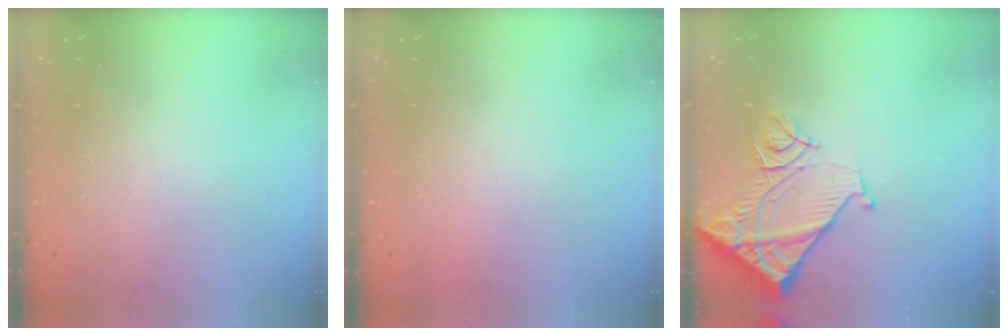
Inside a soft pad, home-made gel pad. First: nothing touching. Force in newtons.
{"total": 1.5, "press": 1.5, "slide": 0.1}
{"total": 12.4, "press": 12.3, "slide": 1.6}